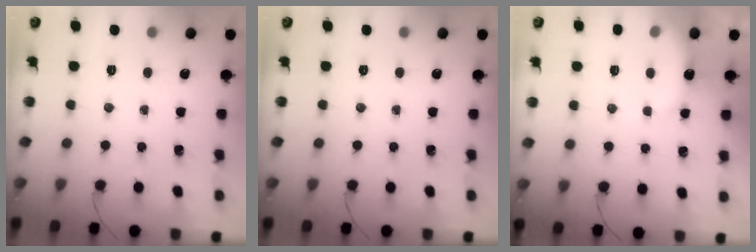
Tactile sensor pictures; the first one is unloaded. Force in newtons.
{"total": 0.0}
{"total": 4.7, "press": 4.6, "slide": 1.1}